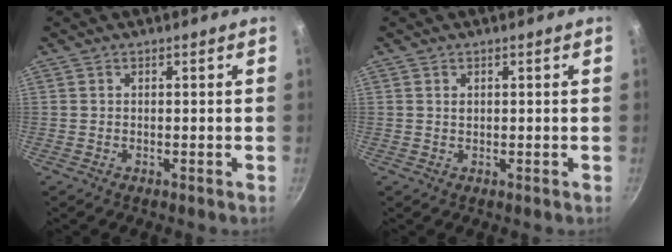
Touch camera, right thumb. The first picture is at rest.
{"total": 0.6, "force": [0.2, 0.5, 0.3], "torque": [-0.005, 0.001, 0.005]}